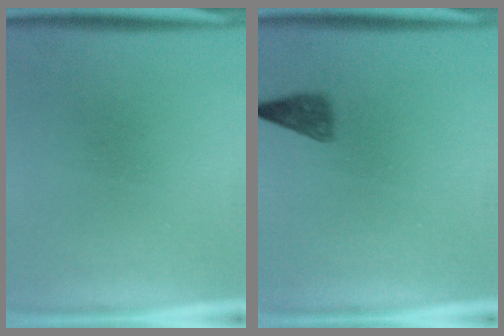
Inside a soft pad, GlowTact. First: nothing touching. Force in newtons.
{"total": 2.1}